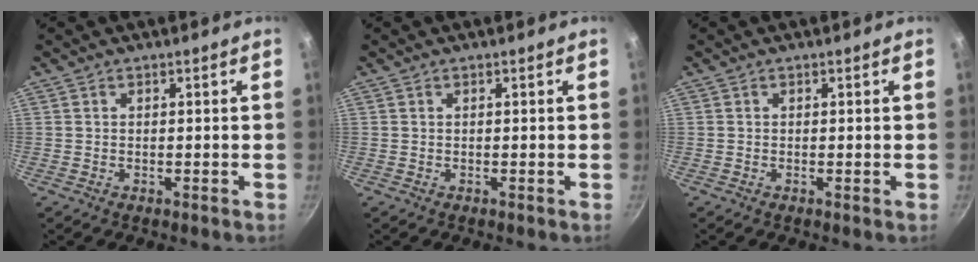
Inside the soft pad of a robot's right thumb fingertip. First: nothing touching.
{"total": 0.0}
{"total": 0.0}